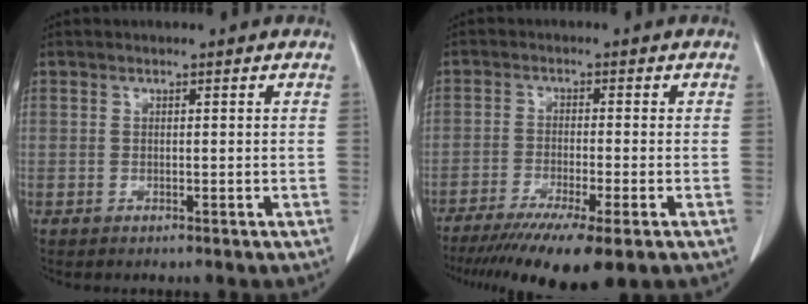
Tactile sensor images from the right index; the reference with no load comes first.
{"total": 12.5, "force": [-8.8, 1.0, 8.8], "torque": [-0.134, -0.032, -0.140]}